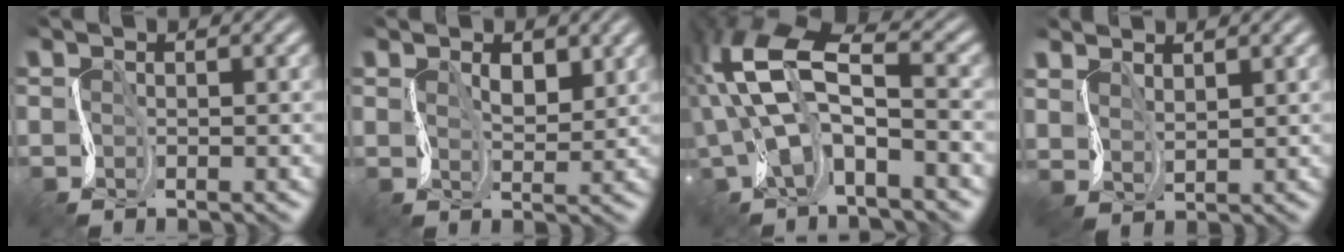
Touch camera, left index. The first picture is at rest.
{"total": 2.1, "force": [1.5, 1.0, 1.1], "torque": [-0.022, -0.001, 0.030]}
{"total": 7.5, "force": [-0.3, 3.2, 6.8], "torque": [-0.136, 0.019, -0.022]}
{"total": 2.3, "force": [2.2, 0.7, 0.2], "torque": [-0.016, 0.001, 0.052]}